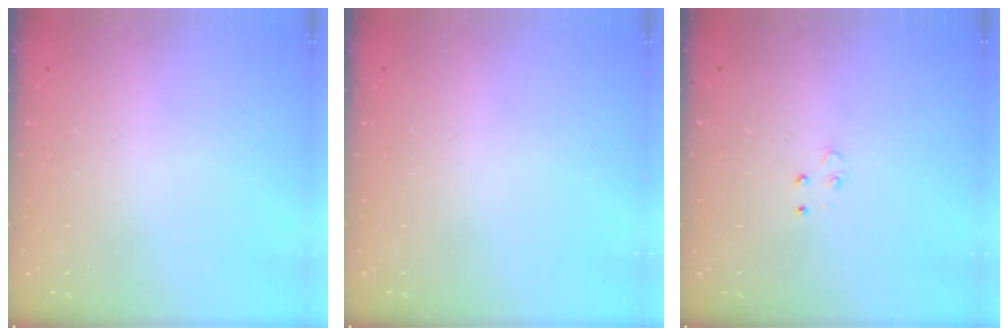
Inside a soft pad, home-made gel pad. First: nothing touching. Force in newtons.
{"total": 0.0}
{"total": 3.5, "press": 3.5, "slide": 0.3}